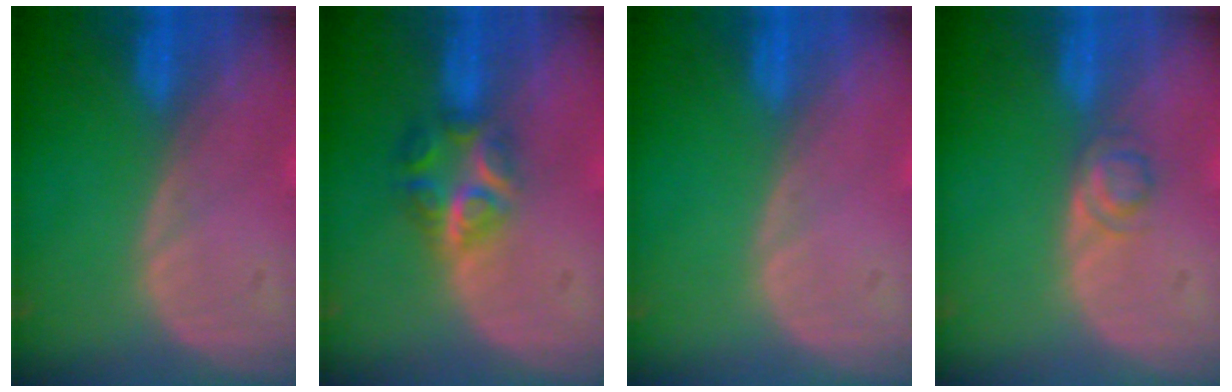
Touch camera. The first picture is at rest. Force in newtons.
{"total": 6.1, "press": 5.5, "slide": 2.6}
{"total": 0.0}
{"total": 2.2, "press": 2.2, "slide": 0.2}